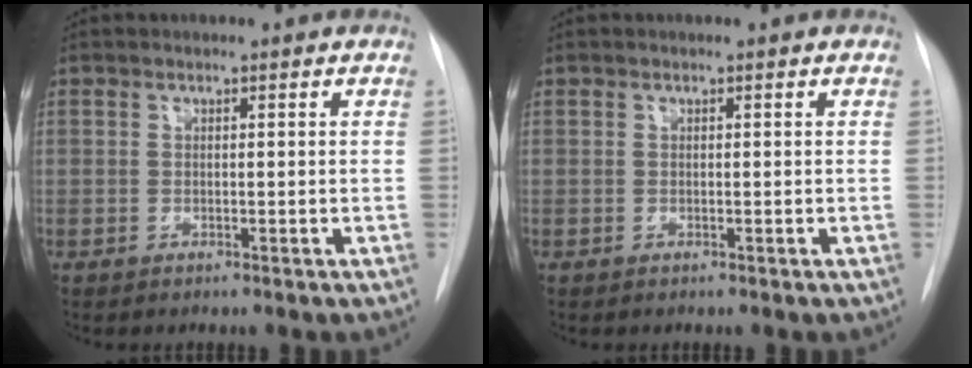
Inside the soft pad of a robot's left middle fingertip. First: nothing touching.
{"total": 0.0}